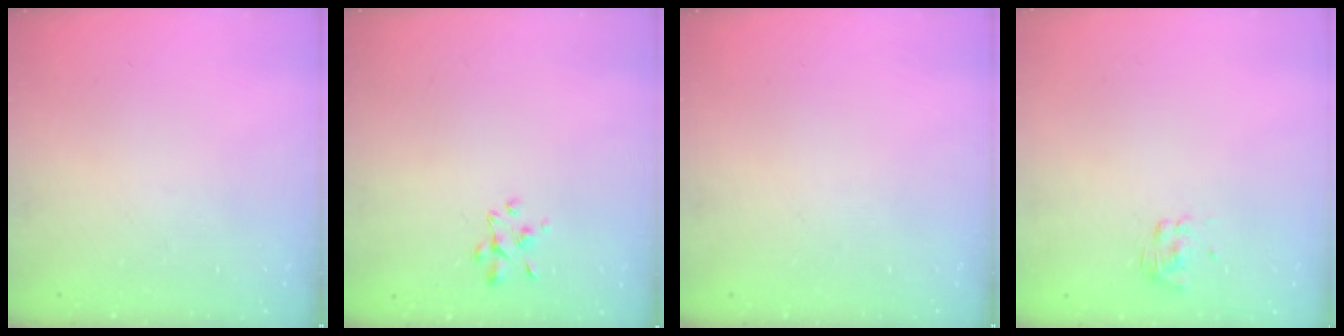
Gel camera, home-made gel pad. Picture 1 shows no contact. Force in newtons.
{"total": 2.9, "press": 2.8, "slide": 0.9}
{"total": 0.0}
{"total": 3.0, "press": 2.8, "slide": 1.0}